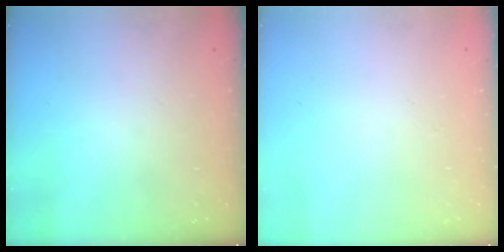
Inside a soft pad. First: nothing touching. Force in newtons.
{"total": 0.0}